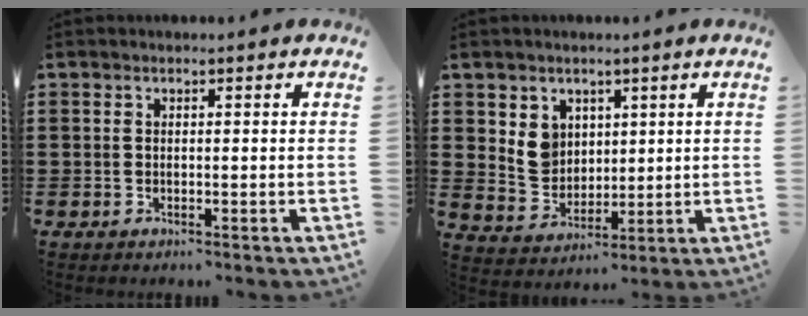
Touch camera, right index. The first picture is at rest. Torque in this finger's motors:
{"motor_torque": [0.15, 0.01, 0.27, 0.04]}